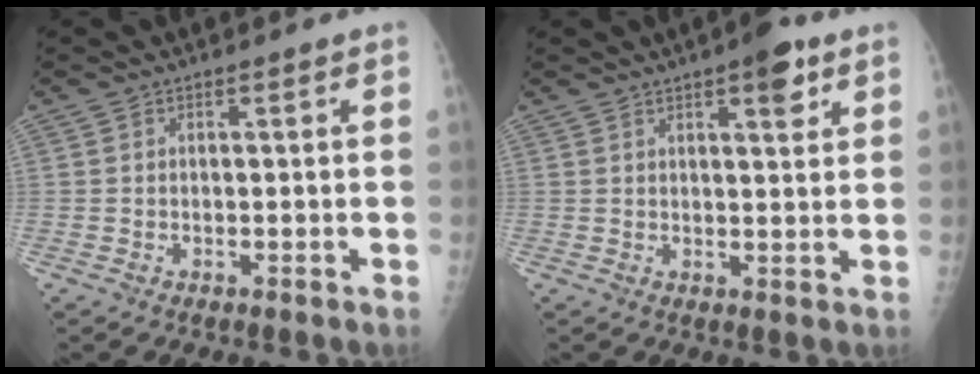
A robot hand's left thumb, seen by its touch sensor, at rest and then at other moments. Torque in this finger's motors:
{"motor_torque": [0.75, 0.75, 0.57, -0.19, 0.04]}